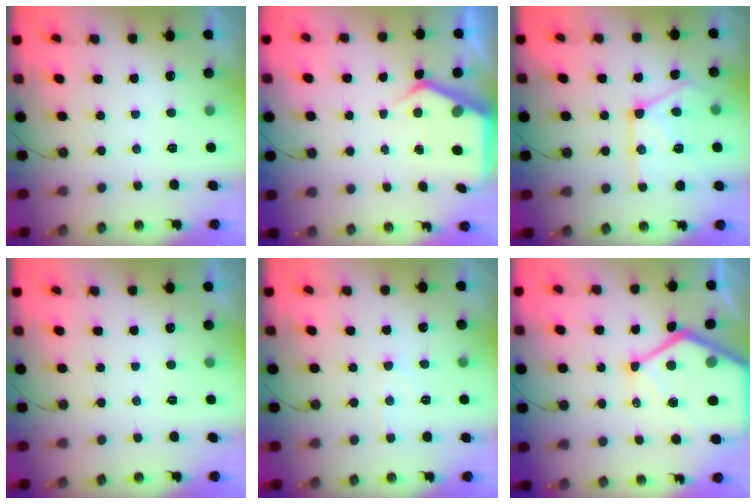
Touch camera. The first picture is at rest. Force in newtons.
{"total": 5.0, "press": 4.9, "slide": 0.3}
{"total": 16.4, "press": 16.4, "slide": 1.1}
{"total": 0.0}
{"total": 5.2, "press": 5.1, "slide": 0.9}
{"total": 19.8, "press": 19.7, "slide": 2.1}